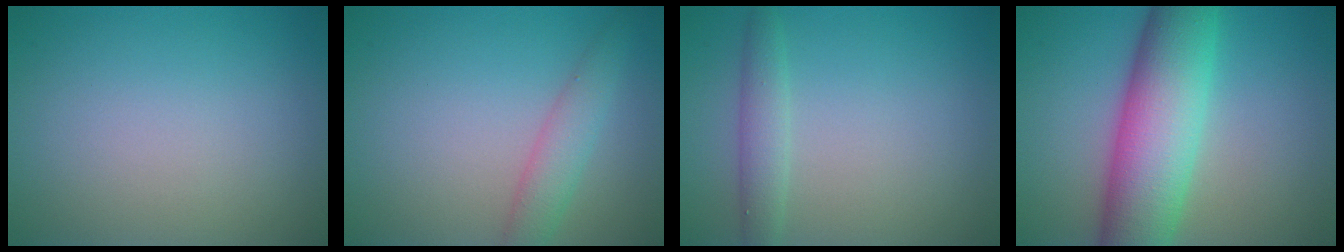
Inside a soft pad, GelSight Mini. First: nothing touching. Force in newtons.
{"total": 2.7, "press": 2.7, "slide": 0.2}
{"total": 2.1, "press": 2.1, "slide": 0.1}
{"total": 10.4, "press": 10.4, "slide": 0.3}